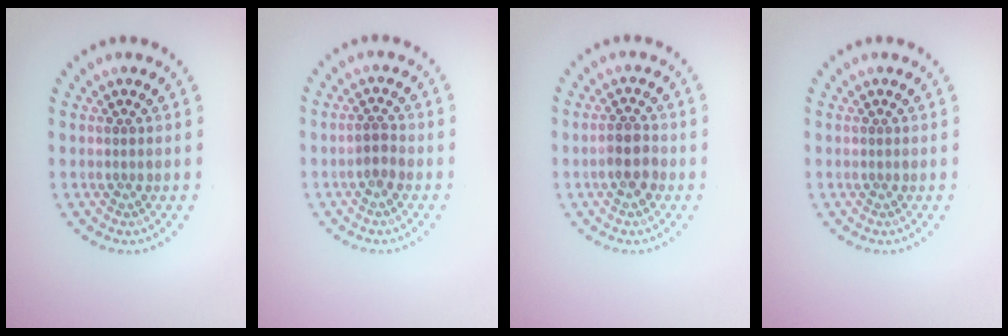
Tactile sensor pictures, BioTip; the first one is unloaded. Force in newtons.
{"total": 1.1, "press": 0.9, "slide": 0.6}
{"total": 2.4, "press": 2.2, "slide": 0.8}
{"total": 0.0}